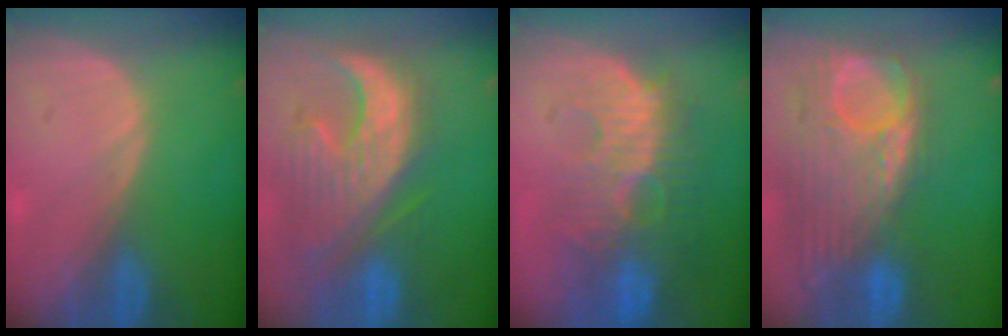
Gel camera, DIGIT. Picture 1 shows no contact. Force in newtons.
{"total": 12.3, "press": 11.1, "slide": 5.3}
{"total": 10.8, "press": 9.9, "slide": 4.2}
{"total": 12.5, "press": 10.6, "slide": 6.6}